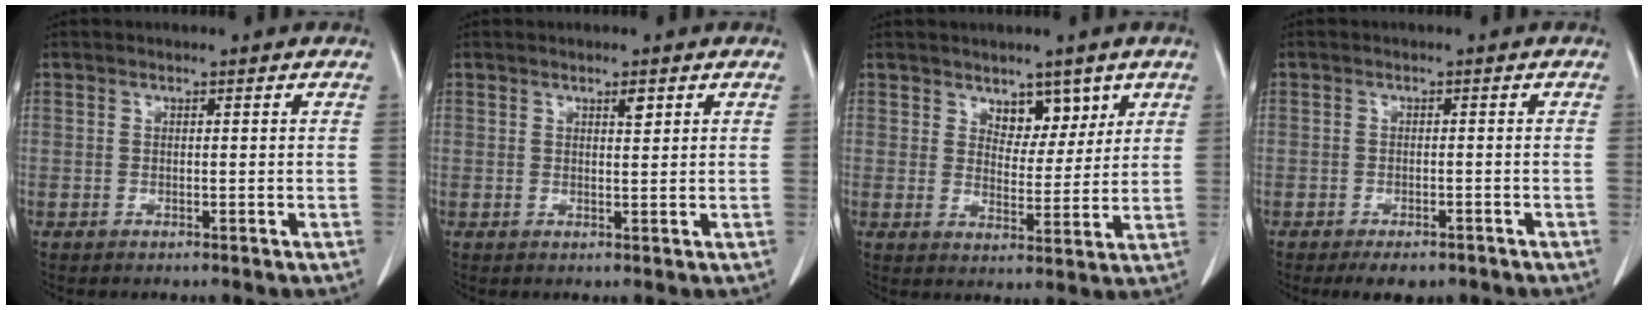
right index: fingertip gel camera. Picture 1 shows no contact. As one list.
[{"total": 1.3, "force": [0.8, 0.3, 1.0], "torque": [-0.018, -0.004, 0.013]}, {"total": 5.2, "force": [3.3, 2.9, 2.8], "torque": [-0.026, -0.003, 0.054]}, {"total": 4.2, "force": [-3.1, 2.2, 1.8], "torque": [-0.021, -0.001, -0.040]}]